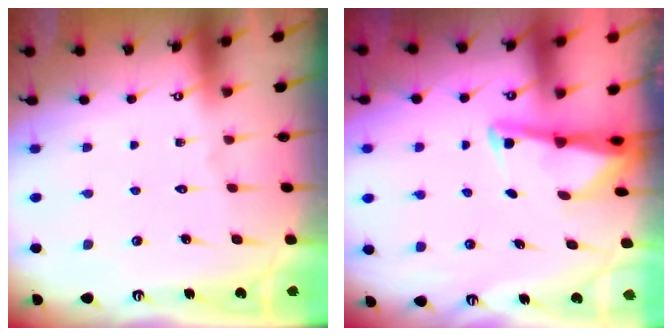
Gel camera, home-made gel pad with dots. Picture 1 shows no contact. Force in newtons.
{"total": 2.9, "press": 2.9, "slide": 0.3}